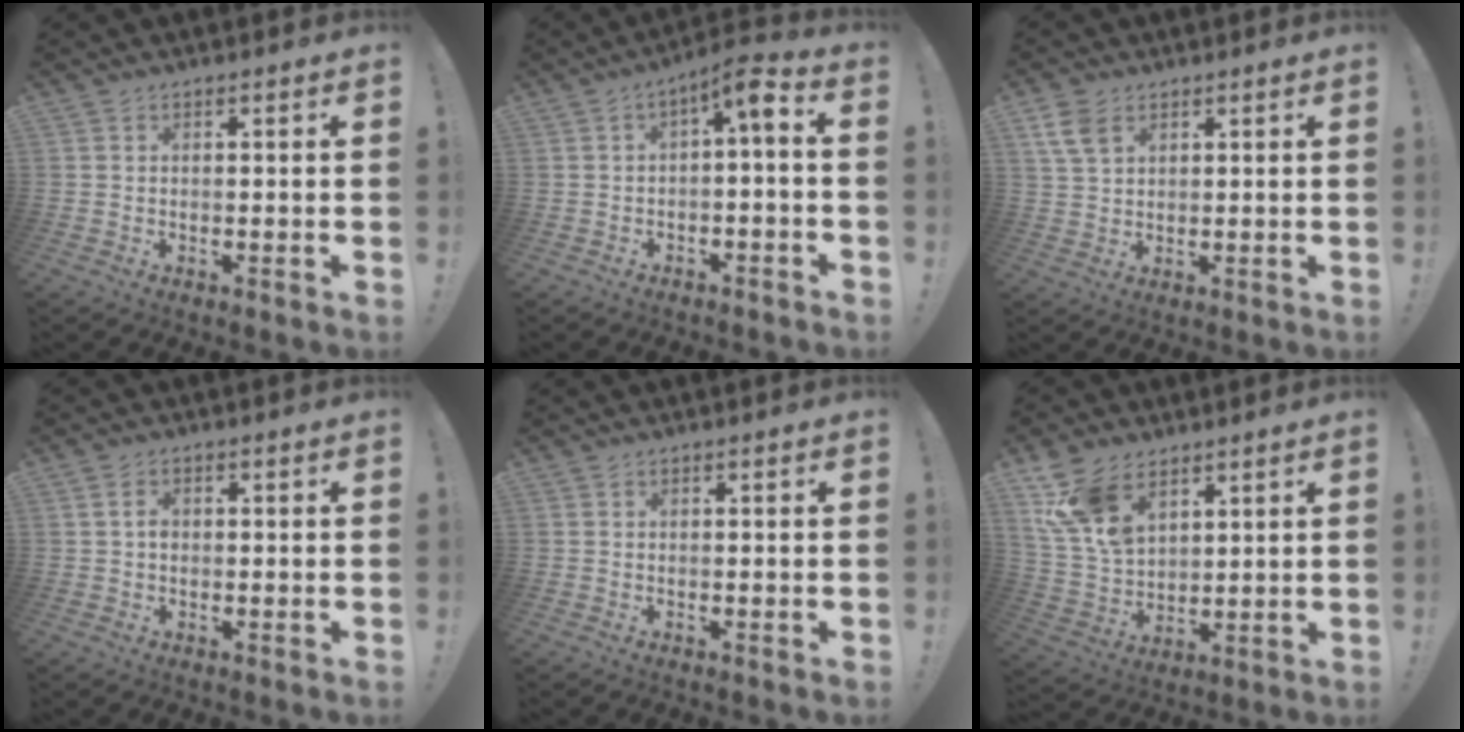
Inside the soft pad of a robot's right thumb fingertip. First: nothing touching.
{"total": 6.8, "force": [0.3, 1.3, 6.7], "torque": [-0.101, -0.002, 0.001]}
{"total": 7.2, "force": [3.7, 4.8, 3.8], "torque": [-0.066, -0.007, 0.076]}
{"total": 1.5, "force": [0.0, 1.2, 0.9], "torque": [-0.019, 0.007, 0.000]}
{"total": 0.0}
{"total": 13.8, "force": [7.9, 8.3, 7.7], "torque": [-0.160, -0.042, 0.157]}